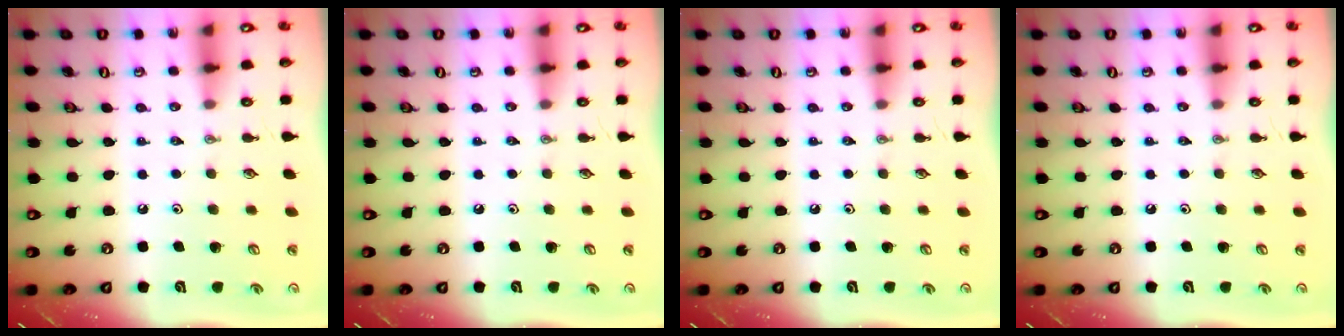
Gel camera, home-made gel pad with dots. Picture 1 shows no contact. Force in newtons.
{"total": 0.0}
{"total": 0.0}
{"total": 0.0}